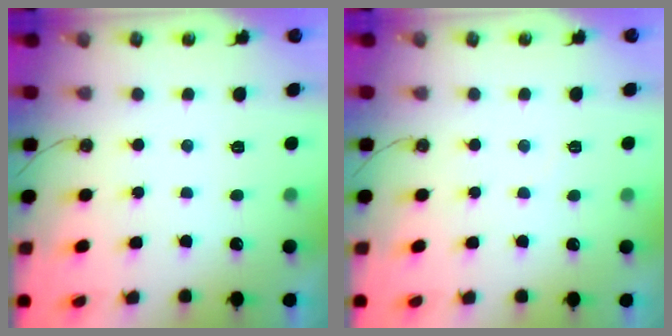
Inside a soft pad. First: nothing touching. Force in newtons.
{"total": 3.3, "press": 3.3, "slide": 0.5}